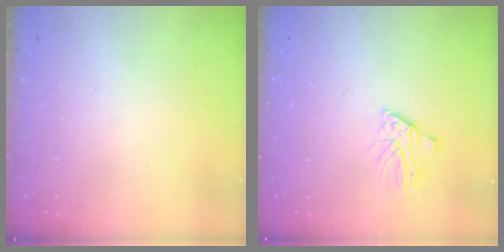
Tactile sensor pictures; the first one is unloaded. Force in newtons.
{"total": 2.0, "press": 2.0, "slide": 0.2}